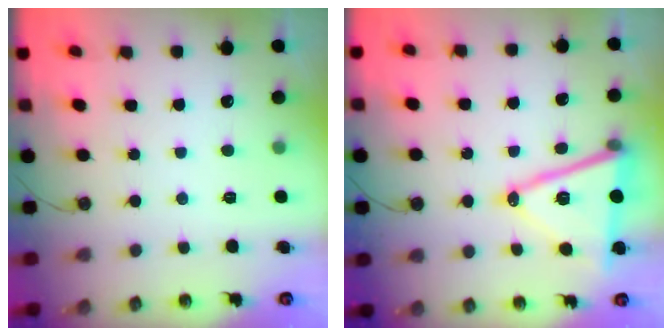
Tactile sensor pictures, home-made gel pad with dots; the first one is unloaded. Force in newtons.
{"total": 16.5, "press": 16.1, "slide": 3.8}